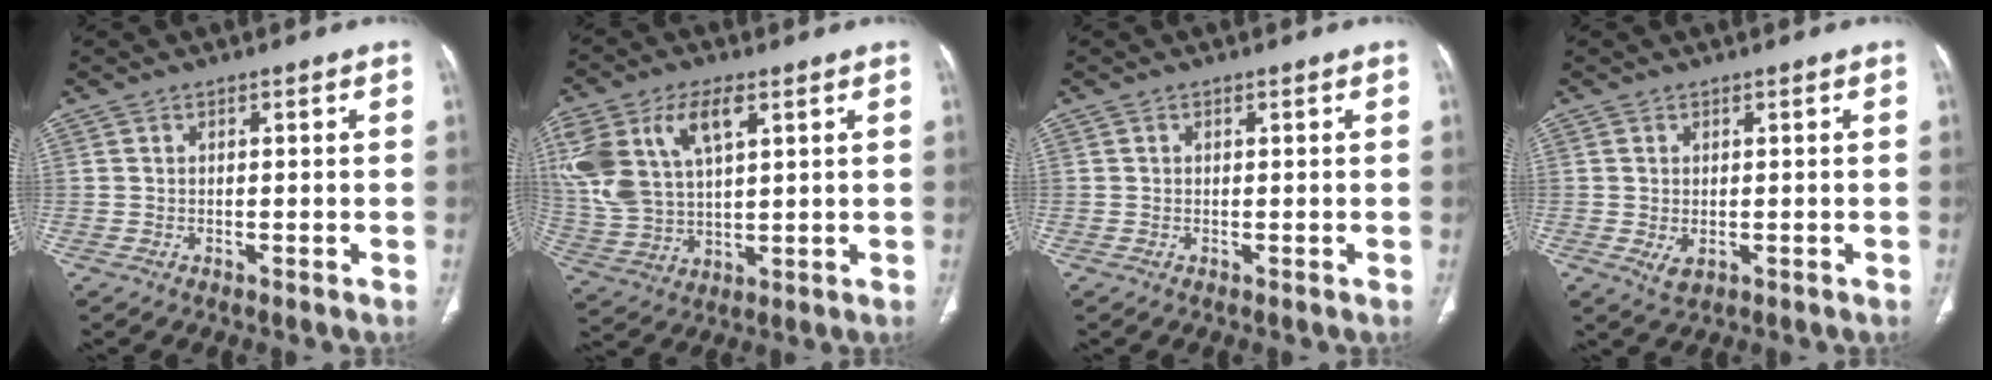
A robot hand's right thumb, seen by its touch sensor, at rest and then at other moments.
{"total": 17.3, "force": [6.6, 9.5, 13.0], "torque": [-0.284, -0.002, 0.131]}
{"total": 0.0}
{"total": 2.4, "force": [-0.4, 1.5, 1.8], "torque": [-0.032, -0.007, 0.000]}